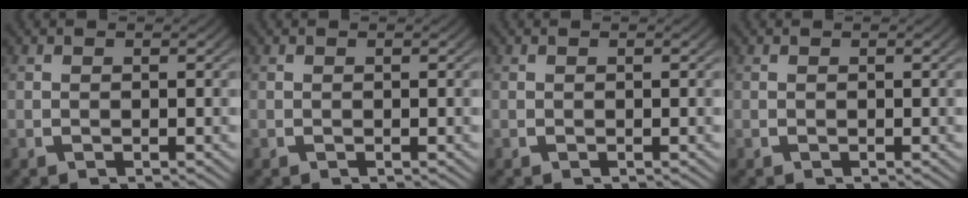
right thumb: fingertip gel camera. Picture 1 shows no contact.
{"total": 0.0}
{"total": 0.0}
{"total": 0.0}